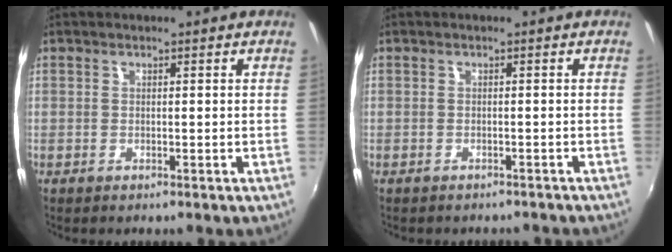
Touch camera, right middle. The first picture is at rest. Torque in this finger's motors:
{"motor_torque": [1.00, -1.14, 0.07, 0.02]}